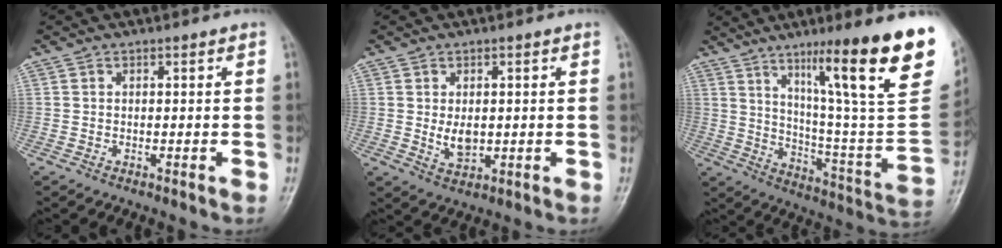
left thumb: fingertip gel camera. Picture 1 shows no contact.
{"total": 4.1, "force": [0.2, 2.6, 3.1], "torque": [-0.043, -0.009, 0.011]}
{"total": 29.0, "force": [15.1, 3.7, 24.5], "torque": [-0.314, -0.048, 0.235]}